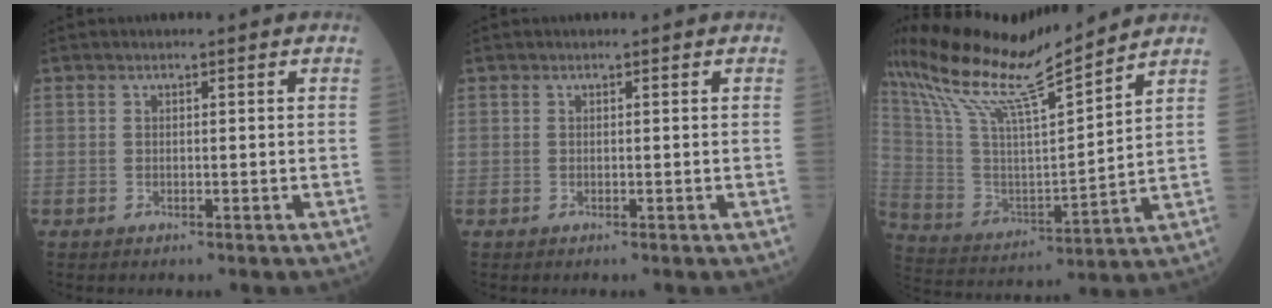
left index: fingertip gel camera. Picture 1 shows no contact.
{"total": 0.0}
{"total": 18.0, "force": [15.5, 0.1, 9.2], "torque": [-0.188, 0.011, 0.284]}